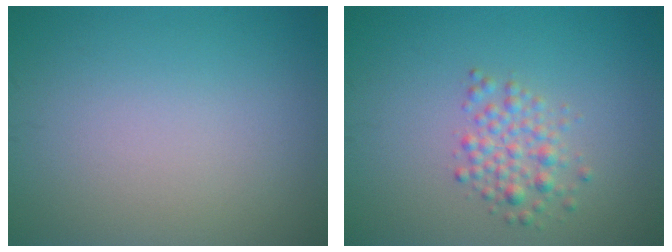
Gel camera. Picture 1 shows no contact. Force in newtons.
{"total": 2.5, "press": 2.5, "slide": 0.1}